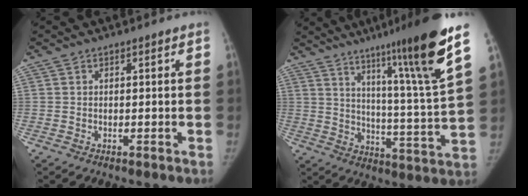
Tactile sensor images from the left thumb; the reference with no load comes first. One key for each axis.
{"total": 20.6, "fx": 12.7, "fy": 0.4, "fz": 16.2, "tx": -0.221, "ty": -0.060, "tz": 0.189}